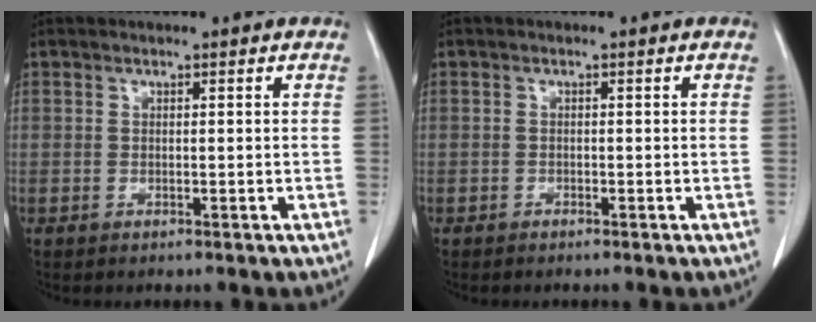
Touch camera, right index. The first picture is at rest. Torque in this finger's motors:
{"motor_torque": [-0.06, 0.06, -0.01, -0.01]}